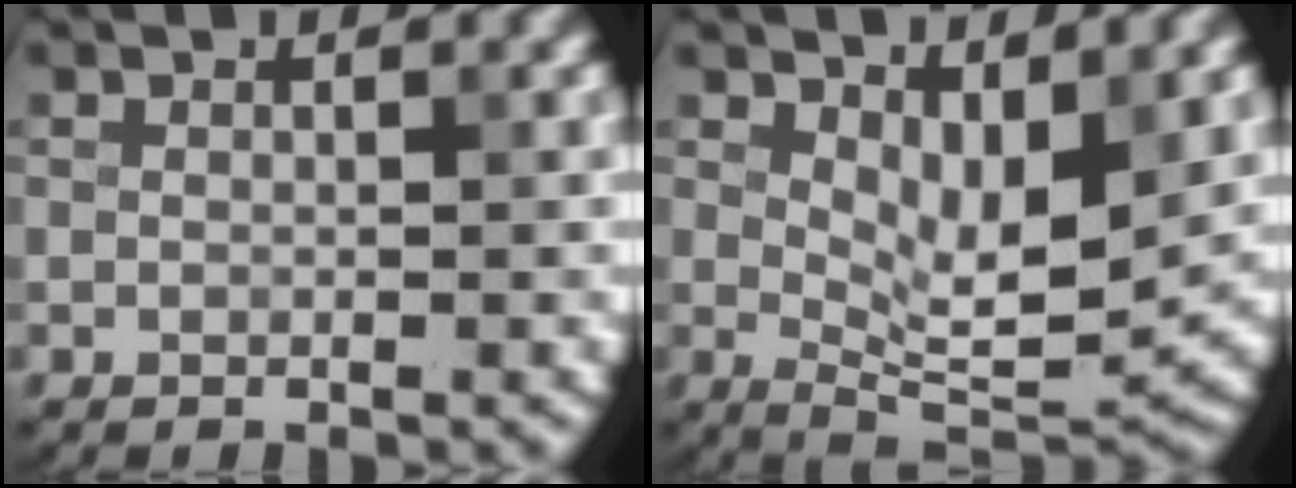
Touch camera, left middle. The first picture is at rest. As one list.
[{"total": 5.7, "force": [1.9, 2.3, 4.8], "torque": [-0.074, -0.021, 0.036]}]